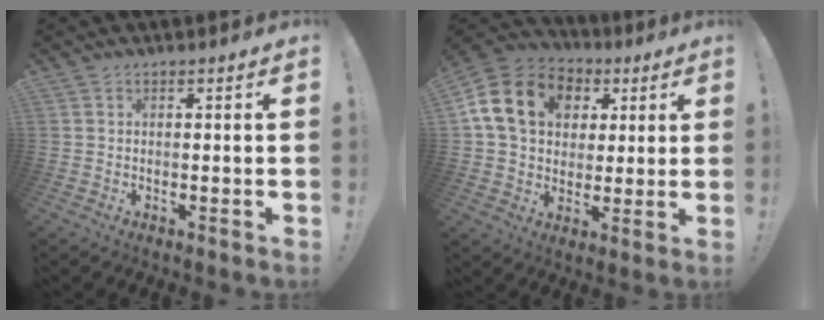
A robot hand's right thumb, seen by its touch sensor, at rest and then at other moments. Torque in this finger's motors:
{"motor_torque": [2.25, 2.28, 0.63, -0.47, 0.50]}